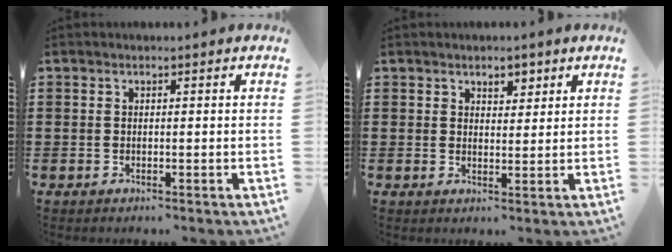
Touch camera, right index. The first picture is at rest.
{"total": 2.5, "force": [1.8, 1.4, 1.0], "torque": [-0.017, 0.004, 0.031]}